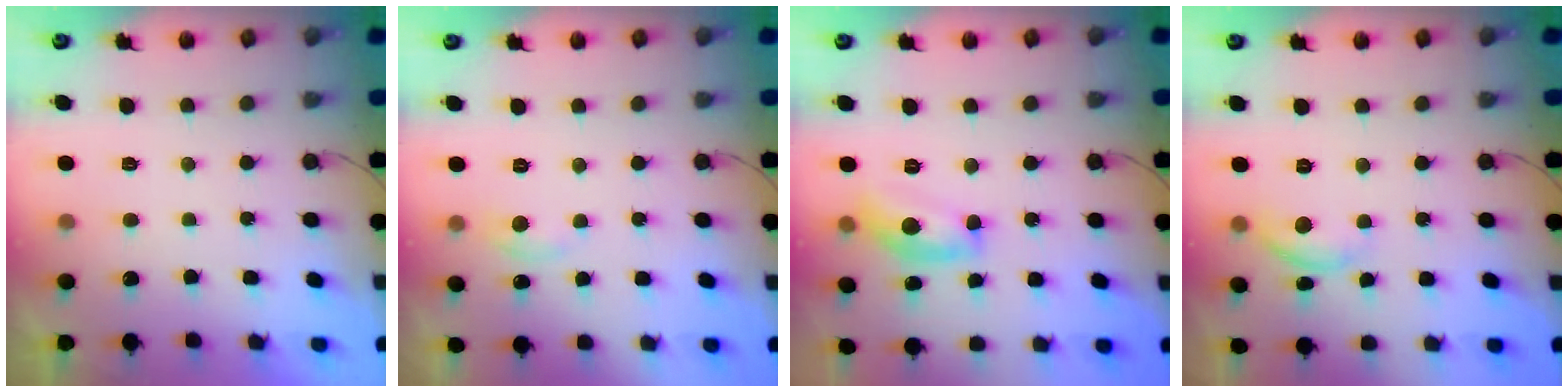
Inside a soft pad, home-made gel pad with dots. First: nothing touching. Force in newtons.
{"total": 3.5, "press": 3.5, "slide": 0.5}
{"total": 12.5, "press": 12.5, "slide": 0.5}
{"total": 7.7, "press": 7.7, "slide": 0.7}